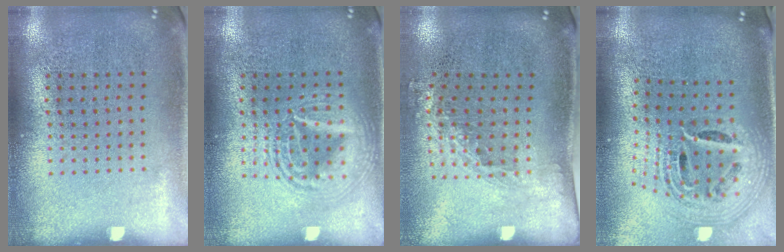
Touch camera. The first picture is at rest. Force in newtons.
{"total": 2.6, "press": 2.6, "slide": 0.3}
{"total": 1.5, "press": 1.2, "slide": 1.0}
{"total": 2.6, "press": 1.9, "slide": 1.9}